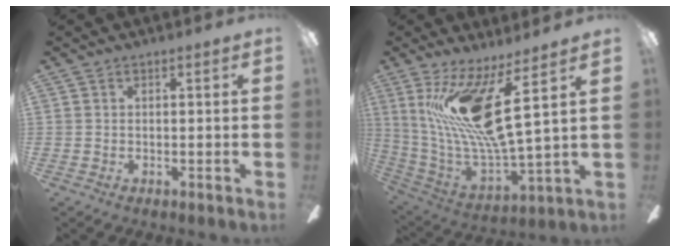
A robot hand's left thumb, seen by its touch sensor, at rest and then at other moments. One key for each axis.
{"total": 20.5, "fx": 7.4, "fy": 5.2, "fz": 18.4, "tx": -0.374, "ty": -0.025, "tz": 0.110}